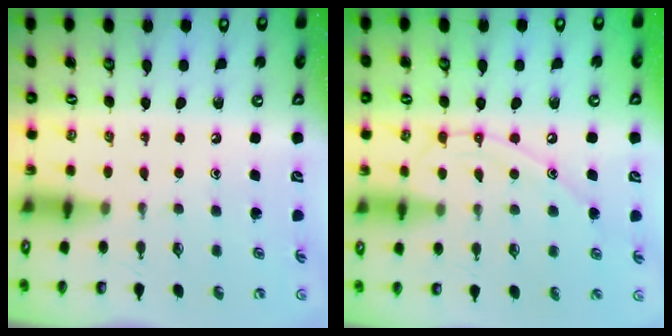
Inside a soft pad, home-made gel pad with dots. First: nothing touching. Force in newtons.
{"total": 10.3, "press": 10.3, "slide": 0.8}